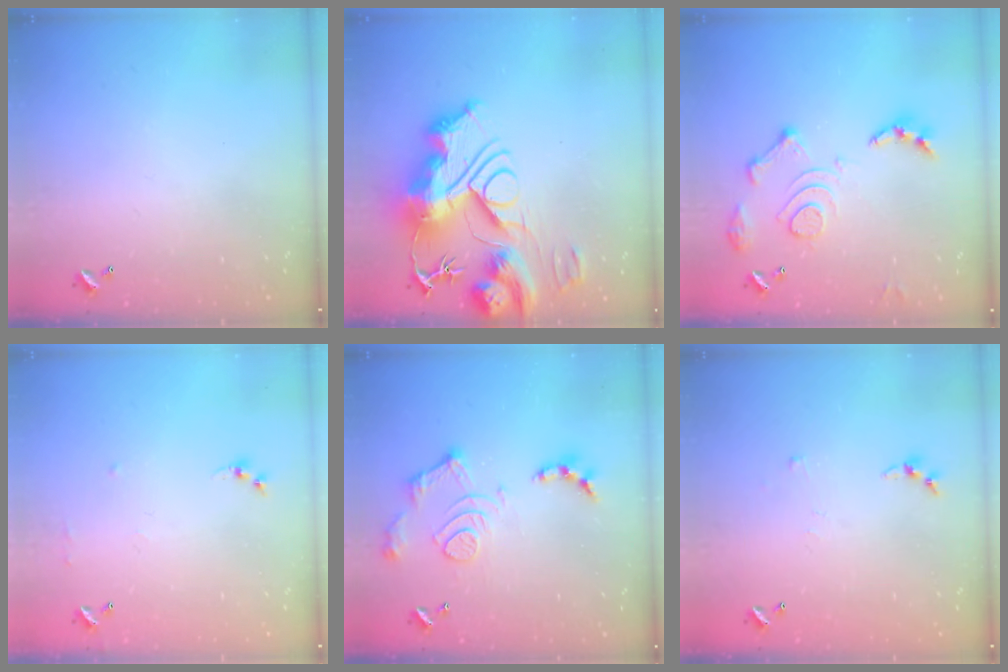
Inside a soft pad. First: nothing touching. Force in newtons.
{"total": 0.5, "press": 0.5, "slide": 0.0}
{"total": 14.6, "press": 14.5, "slide": 1.6}
{"total": 6.4, "press": 6.4, "slide": 0.8}
{"total": 13.2, "press": 13.2, "slide": 1.2}
{"total": 3.7, "press": 3.7, "slide": 0.5}